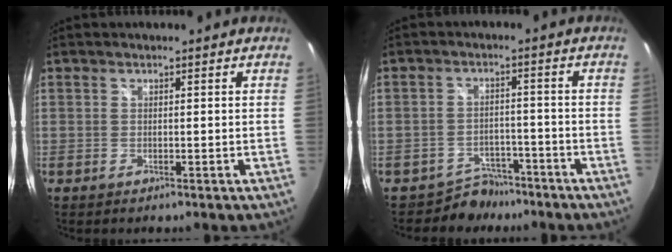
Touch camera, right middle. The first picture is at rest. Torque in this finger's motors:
{"motor_torque": [0.00, -0.15, -0.05, -0.02]}